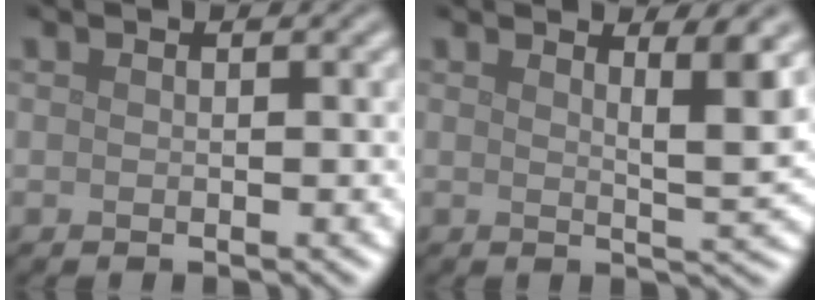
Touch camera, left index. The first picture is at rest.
{"total": 3.7, "force": [1.9, 0.7, 3.1], "torque": [-0.038, -0.006, 0.028]}